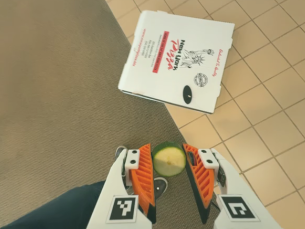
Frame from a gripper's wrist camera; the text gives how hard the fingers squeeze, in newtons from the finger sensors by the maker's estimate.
{"total": 7.6, "left": 7.3, "right": 7.9}